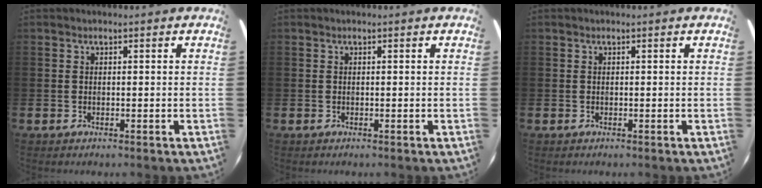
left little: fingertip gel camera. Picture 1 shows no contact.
{"total": 0.0}
{"total": 0.0}